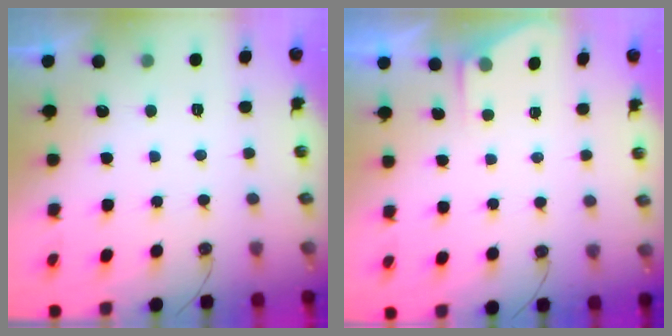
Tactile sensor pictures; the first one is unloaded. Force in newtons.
{"total": 2.7, "press": 2.6, "slide": 0.4}